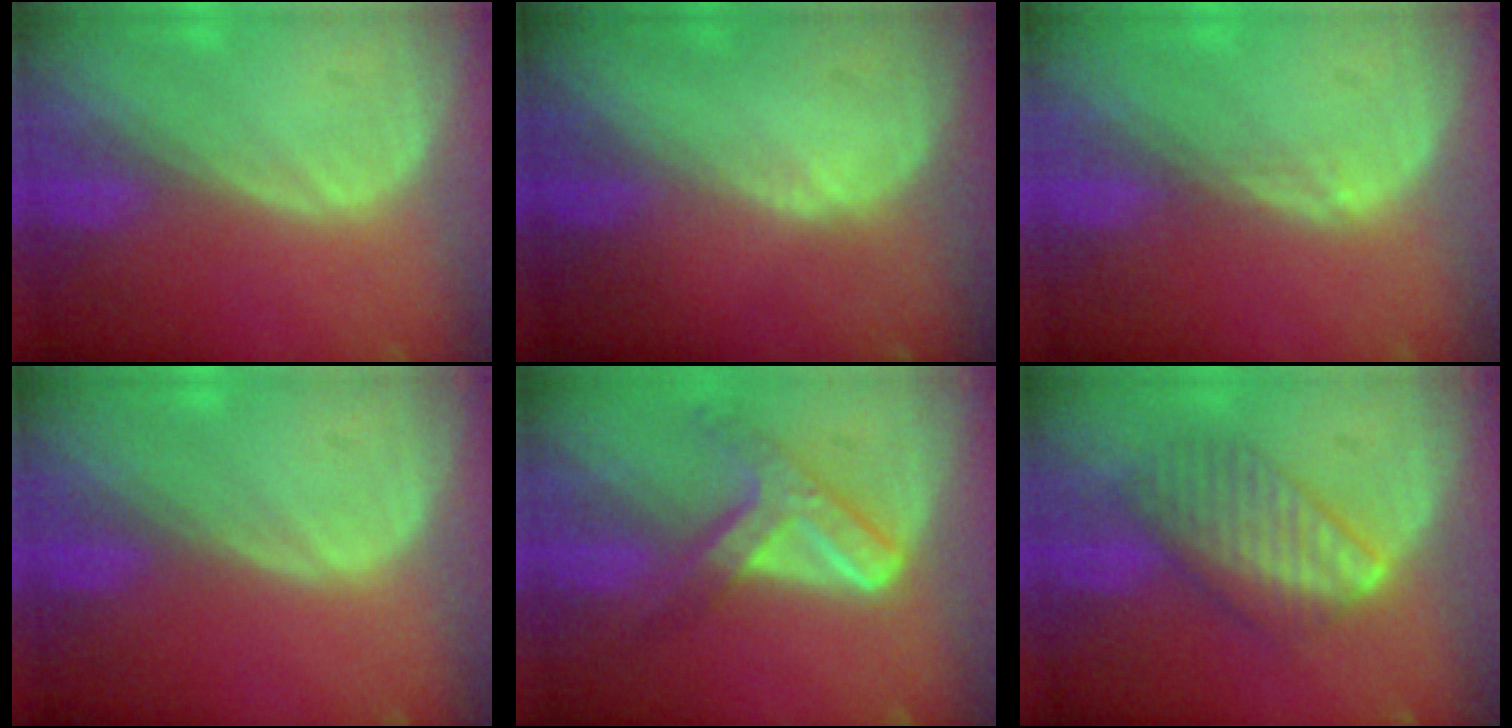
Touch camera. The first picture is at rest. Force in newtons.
{"total": 0.7, "press": 0.4, "slide": 0.5}
{"total": 1.0, "press": 0.7, "slide": 0.7}
{"total": 0.0}
{"total": 7.2, "press": 6.0, "slide": 3.8}
{"total": 6.8, "press": 6.8, "slide": 0.2}